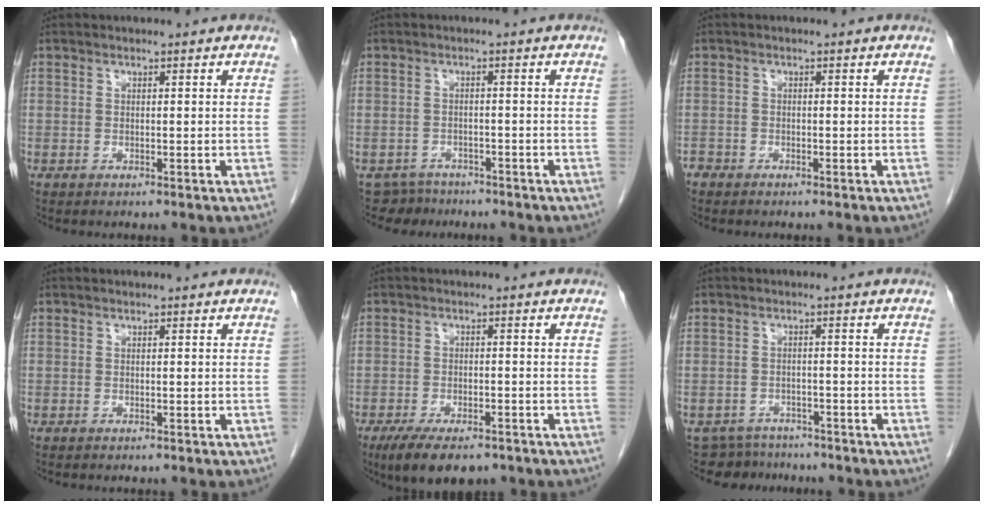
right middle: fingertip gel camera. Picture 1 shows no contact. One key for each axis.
{"total": 3.8, "fx": -3.2, "fy": 1.8, "fz": -0.9, "tx": 0.016, "ty": 0.002, "tz": -0.052}
{"total": 1.3, "fx": -1.1, "fy": 0.7, "fz": 0.1, "tx": -0.004, "ty": 0.001, "tz": -0.021}
{"total": 0.0}
{"total": 8.6, "fx": -6.2, "fy": 3.2, "fz": 5.0, "tx": -0.080, "ty": -0.010, "tz": -0.097}
{"total": 5.4, "fx": -4.8, "fy": 2.2, "fz": -0.8, "tx": 0.017, "ty": 0.010, "tz": -0.069}